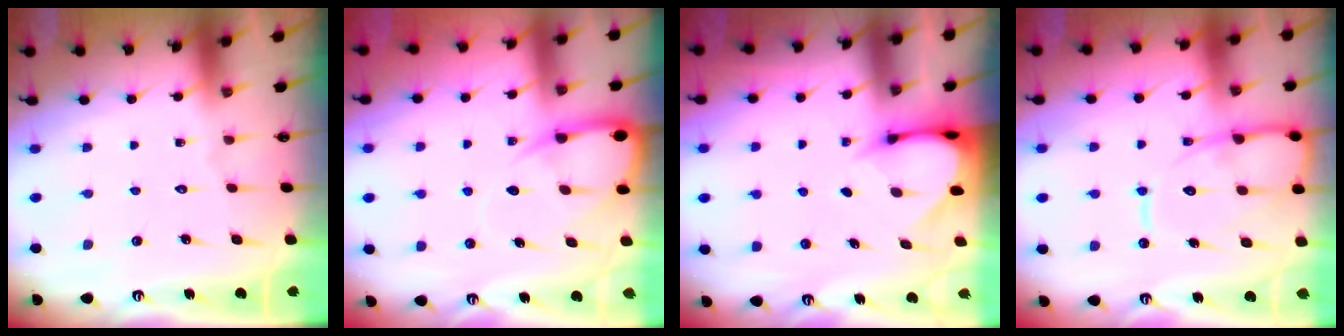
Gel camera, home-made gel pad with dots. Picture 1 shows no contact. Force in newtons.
{"total": 7.3, "press": 7.2, "slide": 0.9}
{"total": 3.4, "press": 3.4, "slide": 0.3}
{"total": 13.2, "press": 13.1, "slide": 1.5}